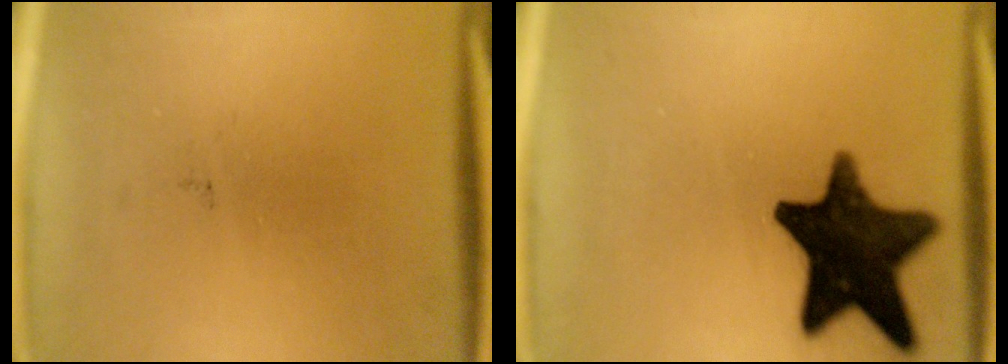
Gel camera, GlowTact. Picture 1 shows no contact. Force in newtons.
{"total": 16.1}